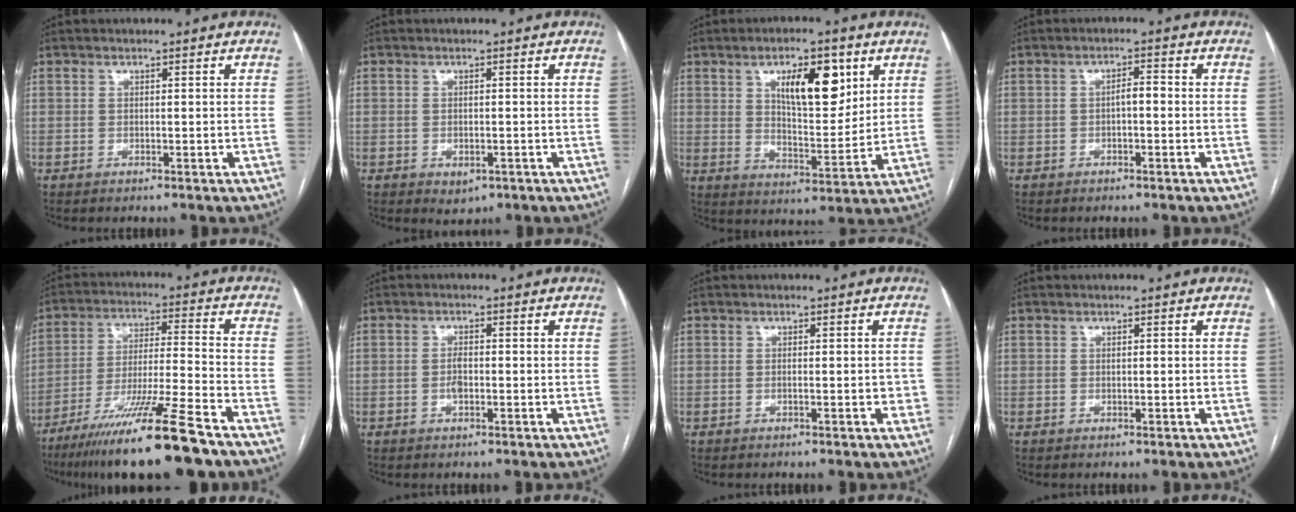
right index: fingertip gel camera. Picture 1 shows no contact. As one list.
[{"total": 2.4, "force": [-1.1, 1.6, 1.5], "torque": [-0.017, -0.001, -0.003]}, {"total": 11.2, "force": [5.0, 4.1, 9.2], "torque": [-0.148, 0.003, 0.087]}, {"total": 2.1, "force": [-0.4, 0.7, 2.0], "torque": [-0.030, 0.007, -0.007]}, {"total": 17.6, "force": [-12.6, -0.4, 12.2], "torque": [-0.214, -0.037, -0.216]}, {"total": 1.9, "force": [-0.5, 0.8, 1.7], "torque": [-0.034, 0.002, -0.008]}, {"total": 1.5, "force": [-0.4, 0.5, 1.4], "torque": [-0.014, 0.002, -0.004]}, {"total": 0.0}]